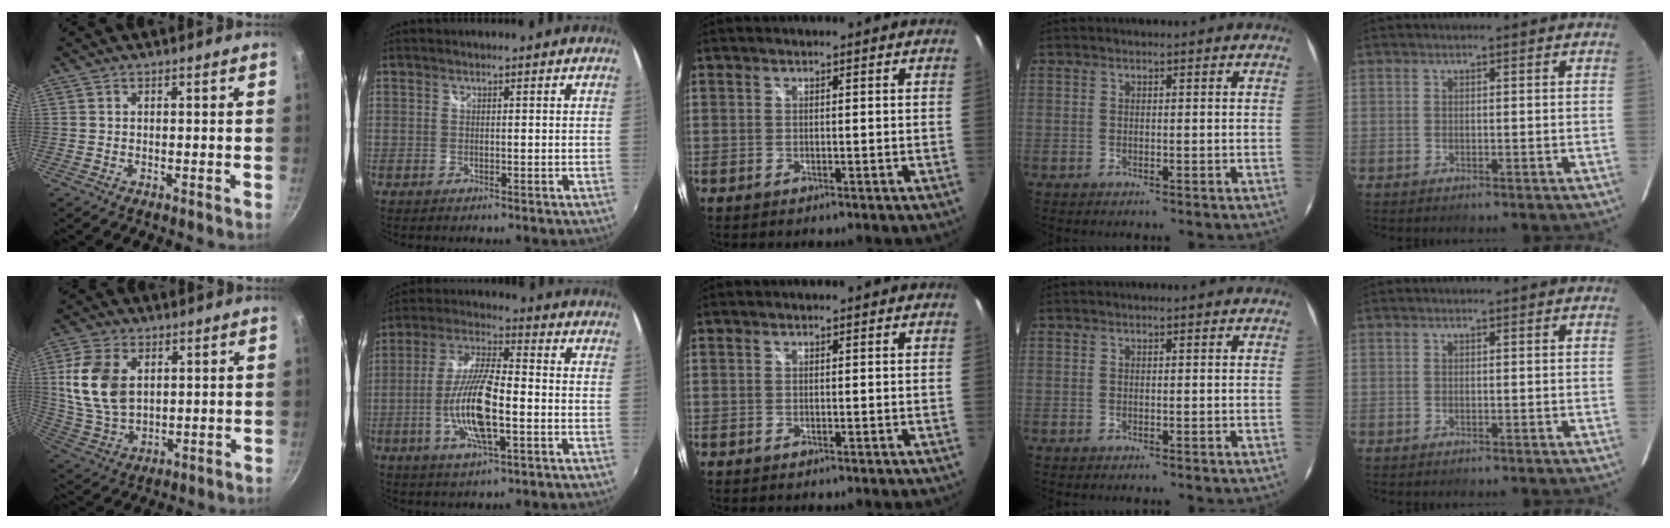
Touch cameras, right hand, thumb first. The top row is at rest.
{"thumb": {"total": 12.5, "force": [3.1, 8.3, 8.9], "torque": [-0.162, -0.014, 0.071]}, "index": {"total": 13.3, "force": [-3.5, 3.5, 12.4], "torque": [-0.253, -0.004, -0.068]}}